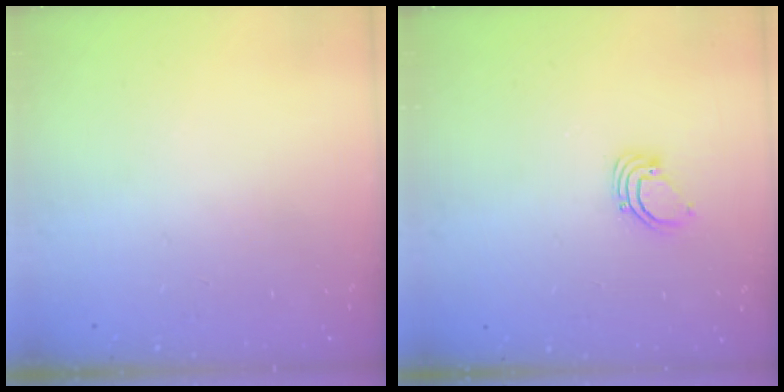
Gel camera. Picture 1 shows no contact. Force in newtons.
{"total": 2.7, "press": 2.7, "slide": 0.1}